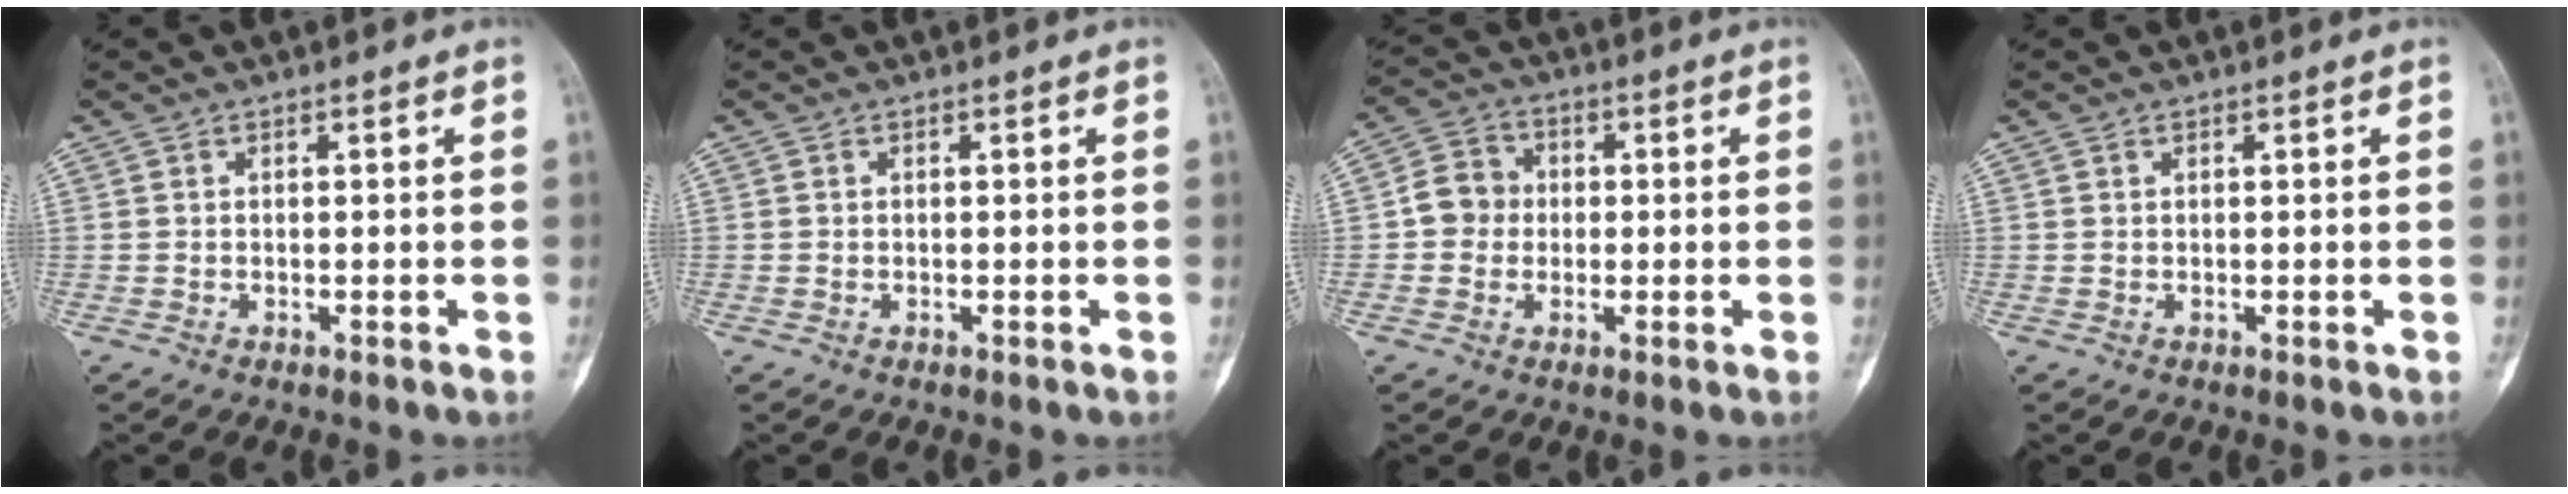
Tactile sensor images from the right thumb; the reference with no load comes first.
{"total": 0.0}
{"total": 5.8, "force": [-0.2, 5.3, 2.3], "torque": [-0.021, 0.014, -0.015]}
{"total": 0.0}